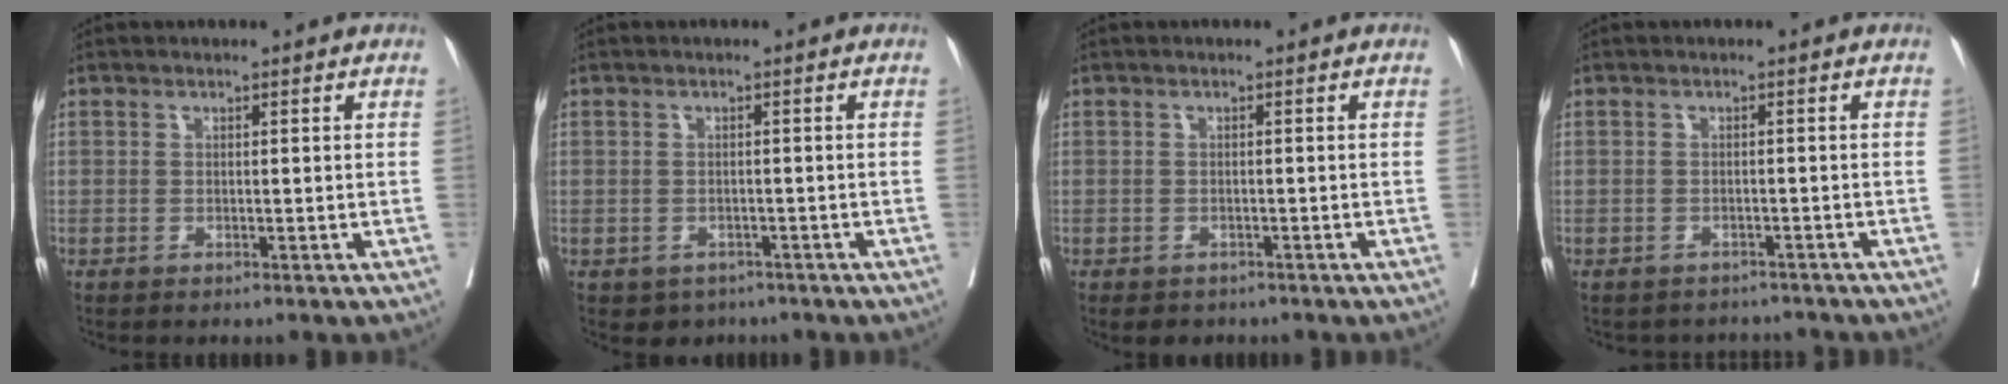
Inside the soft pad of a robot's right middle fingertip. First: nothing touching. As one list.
[{"total": 3.1, "force": [-2.0, 2.3, 0.5], "torque": [-0.003, 0.005, -0.026]}, {"total": 3.1, "force": [-2.4, 1.7, 0.7], "torque": [-0.005, 0.000, -0.030]}, {"total": 4.2, "force": [-4.0, 1.4, -0.4], "torque": [0.009, 0.006, -0.051]}]